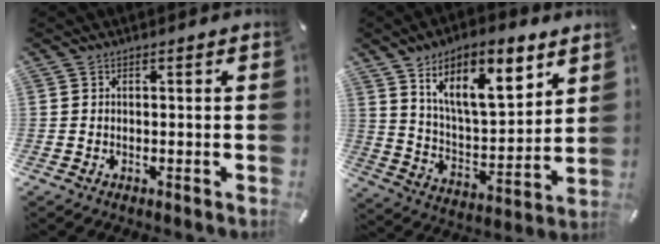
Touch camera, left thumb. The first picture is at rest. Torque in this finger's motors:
{"motor_torque": [2.52, 2.49, 1.37, -1.40, 0.20]}